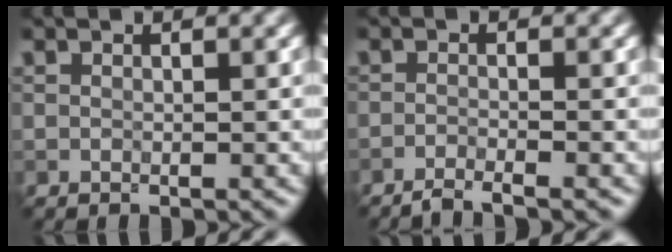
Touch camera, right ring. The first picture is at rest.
{"total": 2.3, "force": [-1.9, 0.3, 1.3], "torque": [-0.019, 0.002, -0.044]}